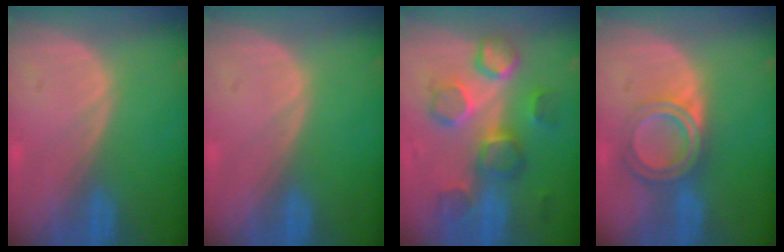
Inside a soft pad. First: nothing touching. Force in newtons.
{"total": 0.0}
{"total": 8.8, "press": 8.7, "slide": 1.4}
{"total": 6.3, "press": 5.3, "slide": 3.4}